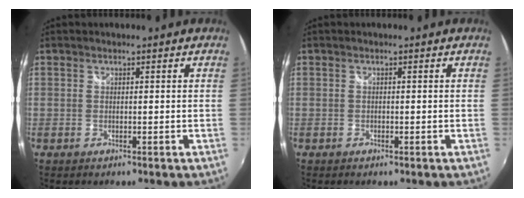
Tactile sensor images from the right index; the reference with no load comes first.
{"total": 0.0}